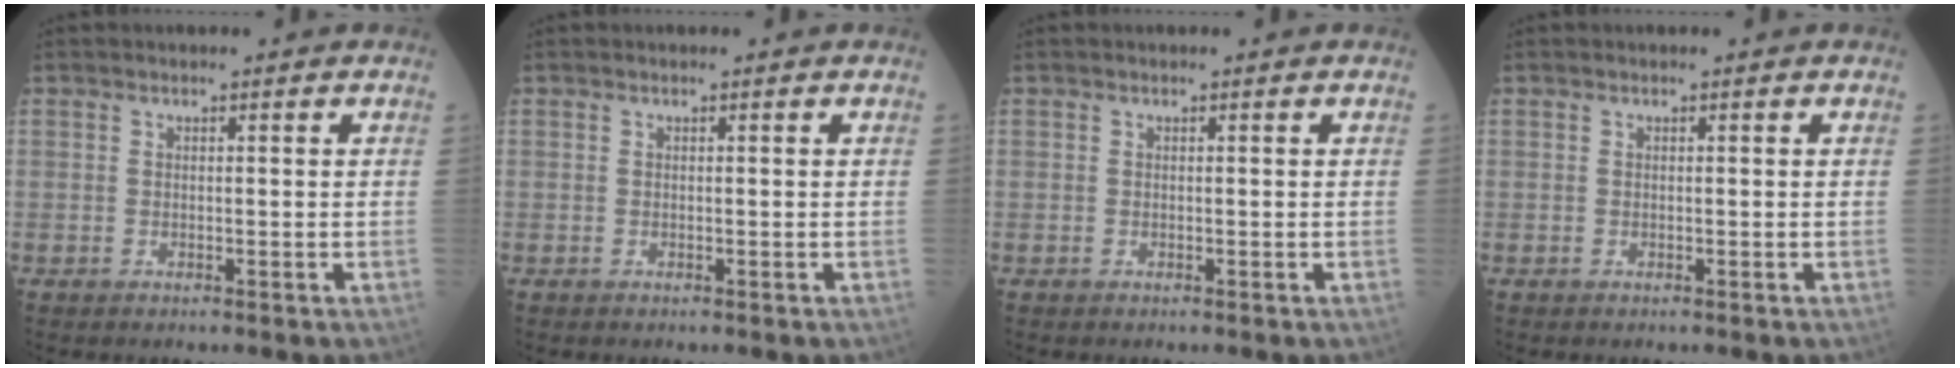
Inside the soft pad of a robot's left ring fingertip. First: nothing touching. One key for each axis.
{"total": 0.0}
{"total": 0.0}
{"total": 0.0}